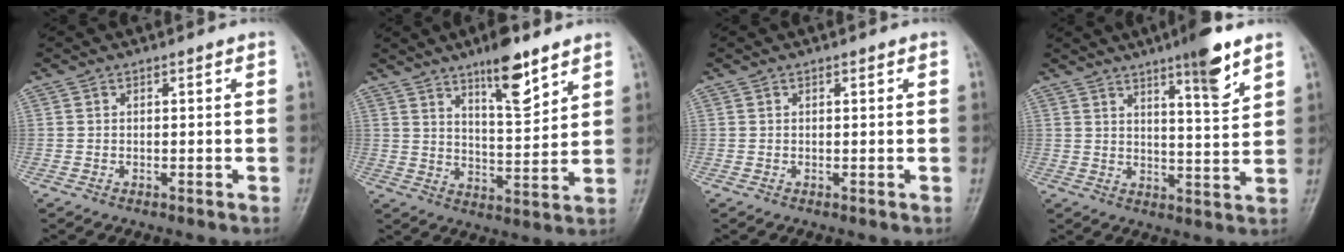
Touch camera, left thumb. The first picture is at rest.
{"total": 10.8, "force": [7.2, 3.1, 7.5], "torque": [-0.102, -0.050, 0.119]}
{"total": 0.6, "force": [0.3, 0.3, 0.4], "torque": [-0.006, 0.000, 0.004]}
{"total": 9.4, "force": [6.0, 1.4, 7.0], "torque": [-0.096, -0.038, 0.089]}